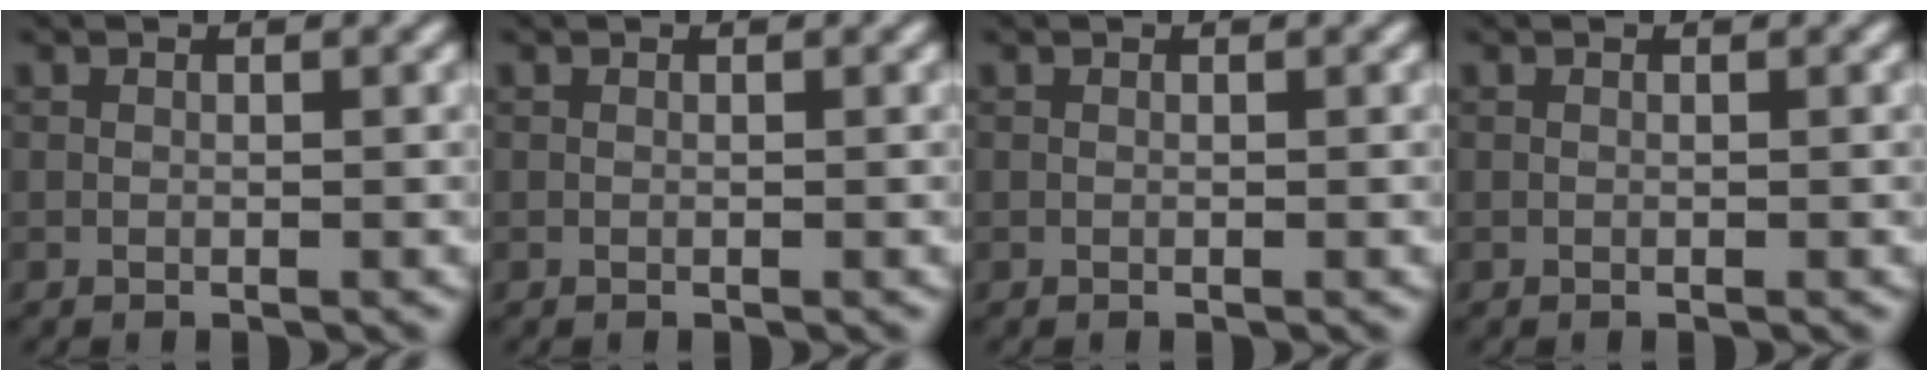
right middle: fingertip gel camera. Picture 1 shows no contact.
{"total": 0.0}
{"total": 0.0}
{"total": 0.0}